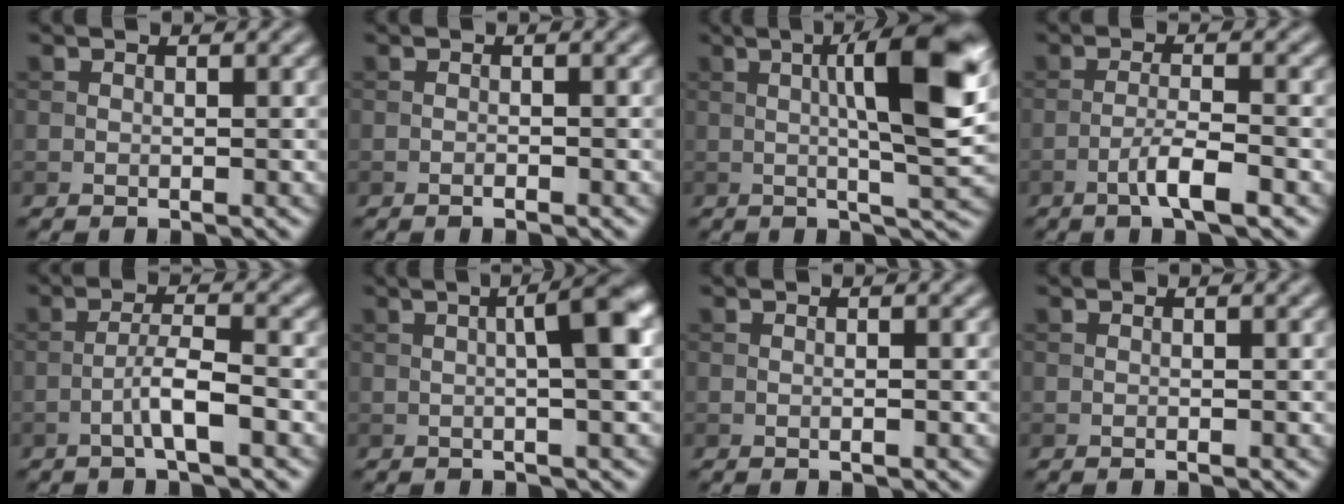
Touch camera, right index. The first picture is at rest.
{"total": 0.8, "force": [-0.5, 0.1, 0.6], "torque": [-0.009, 0.001, -0.009]}
{"total": 10.5, "force": [1.8, 2.1, 10.1], "torque": [-0.138, 0.010, 0.025]}
{"total": 3.5, "force": [-1.8, 0.4, 2.9], "torque": [-0.054, 0.008, -0.040]}
{"total": 3.3, "force": [-1.6, 0.4, 2.9], "torque": [-0.053, 0.013, -0.034]}
{"total": 5.5, "force": [0.5, 1.2, 5.3], "torque": [-0.062, 0.015, 0.007]}
{"total": 0.9, "force": [-0.1, 0.2, 0.9], "torque": [-0.013, -0.001, -0.005]}
{"total": 0.6, "force": [-0.2, 0.1, 0.6], "torque": [-0.008, -0.002, -0.007]}